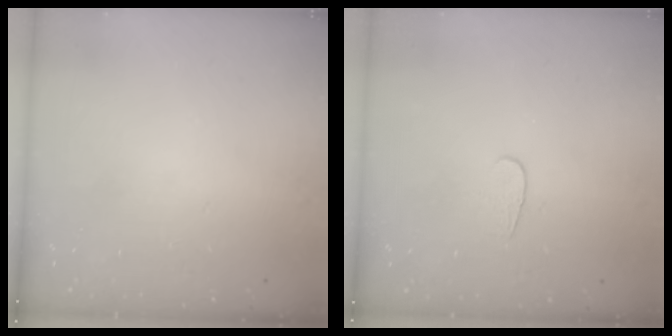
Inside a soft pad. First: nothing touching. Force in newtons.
{"total": 4.3, "press": 4.3, "slide": 0.3}